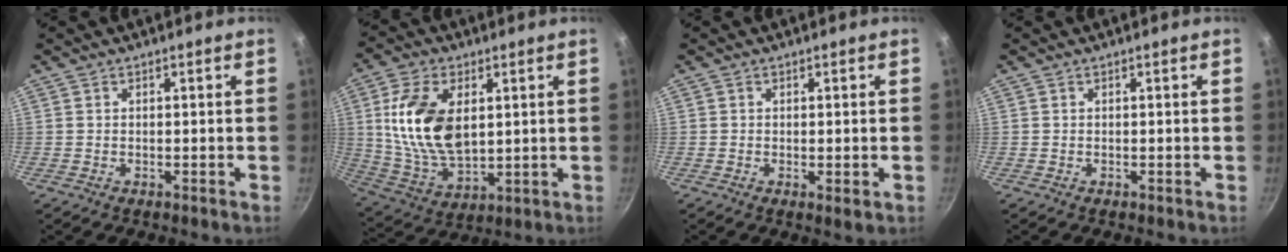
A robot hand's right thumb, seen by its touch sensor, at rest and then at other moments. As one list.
[{"total": 16.3, "force": [3.2, 9.6, 12.8], "torque": [-0.228, -0.020, 0.074]}, {"total": 1.7, "force": [-0.2, 0.5, 1.6], "torque": [-0.026, -0.007, -0.003]}, {"total": 0.0}]